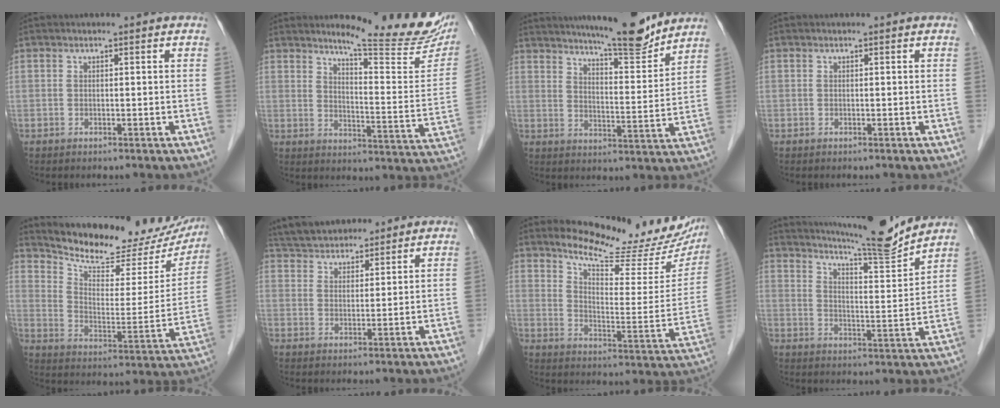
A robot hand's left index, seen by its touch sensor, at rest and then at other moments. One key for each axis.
{"total": 18.3, "fx": 15.9, "fy": 1.4, "fz": 9.1, "tx": -0.119, "ty": -0.078, "tz": 0.194}
{"total": 13.3, "fx": 12.0, "fy": 0.7, "fz": 5.6, "tx": -0.084, "ty": -0.016, "tz": 0.173}
{"total": 0.0}
{"total": 22.5, "fx": 20.2, "fy": 7.0, "fz": 7.1, "tx": -0.104, "ty": -0.033, "tz": 0.269}
{"total": 13.1, "fx": 12.0, "fy": 3.7, "fz": 3.6, "tx": -0.066, "ty": 0.037, "tz": 0.201}
{"total": 17.9, "fx": 16.0, "fy": 3.4, "fz": 7.2, "tx": -0.102, "ty": -0.054, "tz": 0.209}
{"total": 14.3, "fx": 13.4, "fy": -0.6, "fz": 4.9, "tx": -0.089, "ty": -0.023, "tz": 0.195}